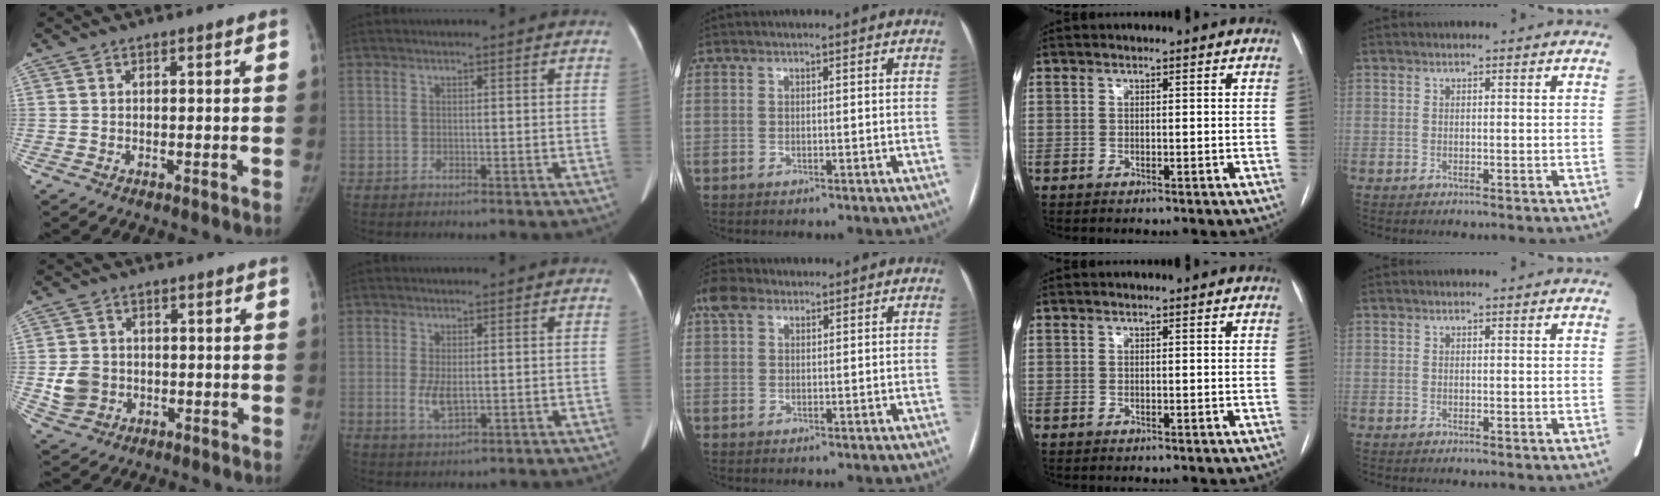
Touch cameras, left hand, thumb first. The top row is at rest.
{"thumb": {"total": 6.0, "force": [-0.8, 5.3, 2.7], "torque": [-0.039, 0.007, -0.008]}, "index": {"total": 3.5, "force": [-0.3, 1.3, 3.2], "torque": [-0.065, -0.007, 0.001]}, "middle": {"total": 3.9, "force": [2.3, 2.4, 2.1], "torque": [-0.051, 0.028, 0.049]}}